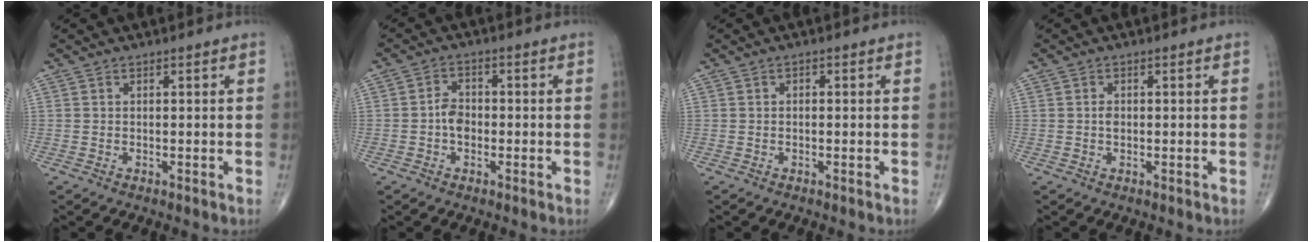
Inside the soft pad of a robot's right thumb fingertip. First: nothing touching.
{"total": 3.6, "force": [-0.9, 2.6, 2.3], "torque": [-0.029, 0.013, -0.023]}
{"total": 0.5, "force": [-0.1, 0.3, 0.4], "torque": [-0.002, 0.001, -0.004]}
{"total": 1.2, "force": [-0.1, 0.8, 0.8], "torque": [-0.011, 0.001, -0.002]}